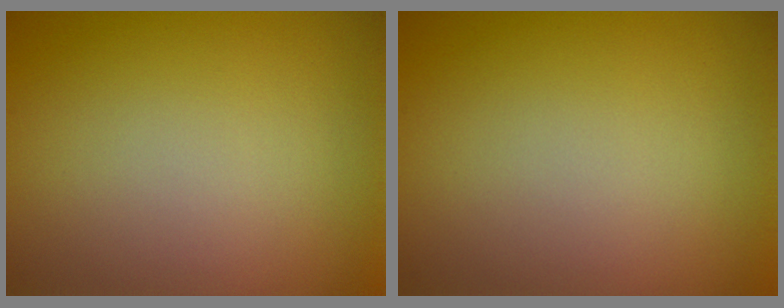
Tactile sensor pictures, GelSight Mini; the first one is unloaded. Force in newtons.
{"total": 0.0}